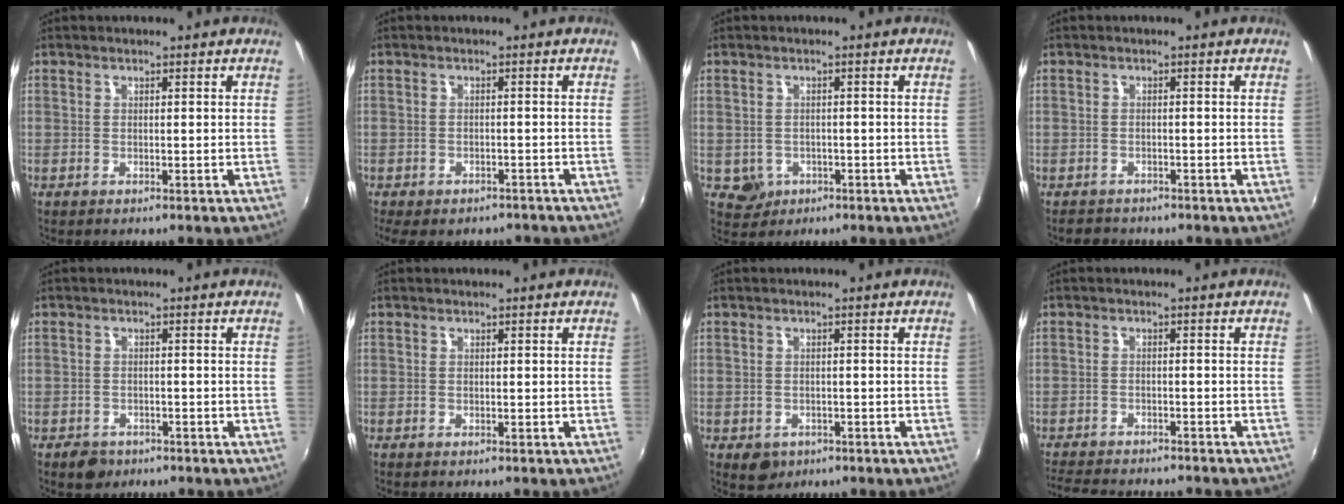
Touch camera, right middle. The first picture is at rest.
{"total": 8.5, "force": [-6.6, 3.8, 3.8], "torque": [-0.084, -0.029, -0.088]}
{"total": 3.5, "force": [-1.1, 3.2, 0.8], "torque": [-0.024, 0.000, -0.008]}
{"total": 2.8, "force": [-2.4, 1.4, 0.3], "torque": [-0.015, -0.003, -0.042]}
{"total": 3.2, "force": [-2.1, 2.2, 0.9], "torque": [-0.024, -0.002, -0.031]}
{"total": 0.0}
{"total": 3.4, "force": [-1.6, 2.7, 1.3], "torque": [-0.028, -0.006, -0.018]}
{"total": 9.8, "force": [-9.0, 1.9, 3.6], "torque": [-0.092, -0.016, -0.139]}